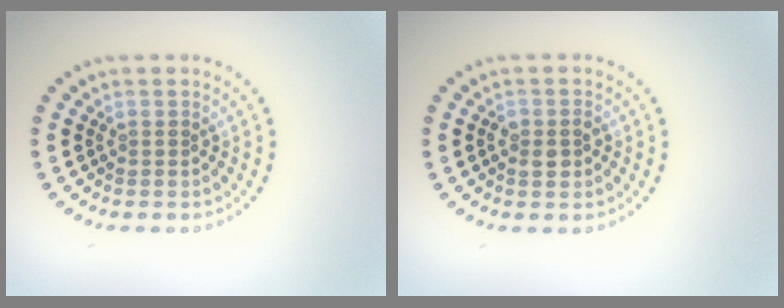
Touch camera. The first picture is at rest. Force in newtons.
{"total": 1.6, "press": 1.5, "slide": 0.2}